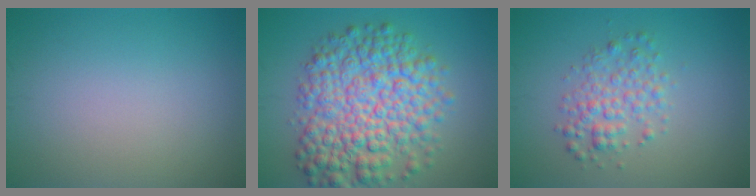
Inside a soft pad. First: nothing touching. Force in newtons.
{"total": 9.6, "press": 9.6, "slide": 0.2}
{"total": 3.0, "press": 3.0, "slide": 0.1}